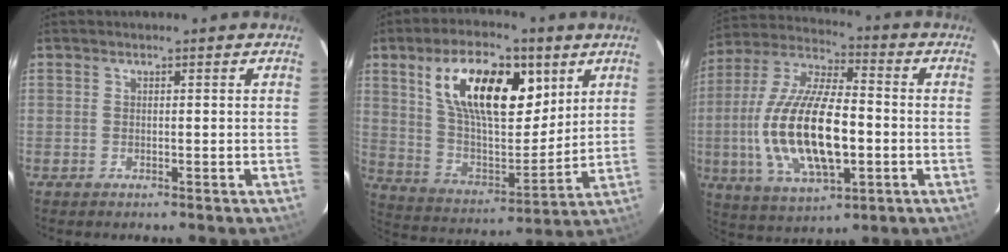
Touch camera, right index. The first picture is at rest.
{"total": 20.4, "force": [8.9, 9.6, 15.7], "torque": [-0.273, 0.013, 0.163]}
{"total": 20.4, "force": [-3.4, 8.2, 18.4], "torque": [-0.377, -0.008, -0.057]}